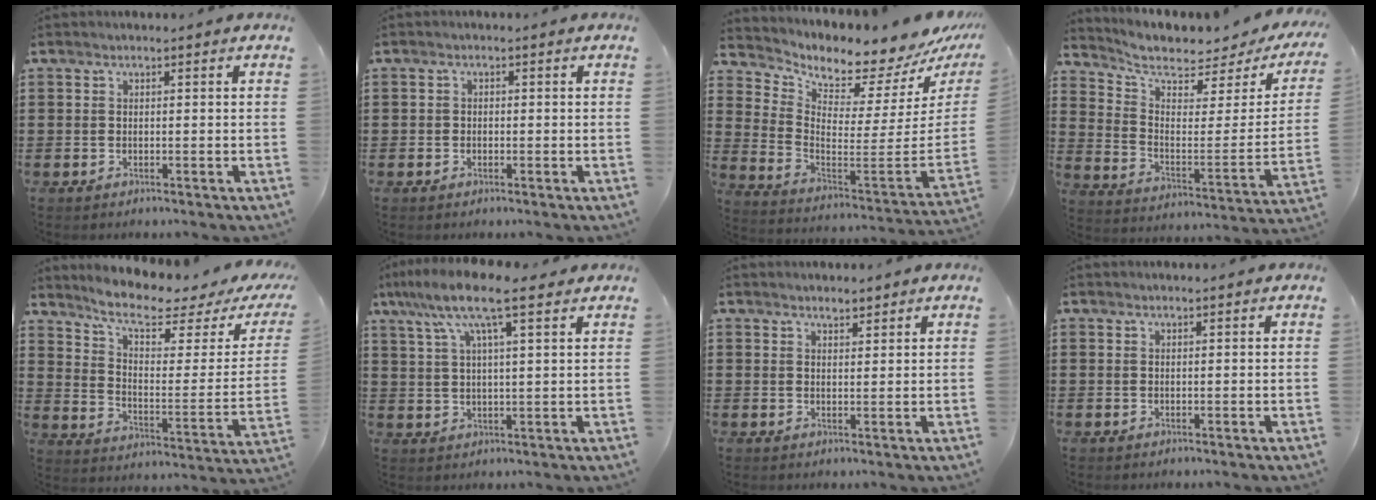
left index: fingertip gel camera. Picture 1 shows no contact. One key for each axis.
{"total": 0.8, "fx": -0.5, "fy": 0.6, "fz": 0.2, "tx": -0.006, "ty": 0.000, "tz": -0.011}
{"total": 4.8, "fx": 4.7, "fy": 0.7, "fz": 0.6, "tx": -0.033, "ty": -0.074, "tz": 0.071}
{"total": 5.1, "fx": 4.4, "fy": 1.2, "fz": 2.3, "tx": -0.073, "ty": -0.044, "tz": 0.071}
{"total": 6.7, "fx": 5.3, "fy": 1.4, "fz": 3.9, "tx": -0.096, "ty": -0.038, "tz": 0.086}
{"total": 9.9, "fx": 6.4, "fy": 2.2, "fz": 7.3, "tx": -0.151, "ty": -0.009, "tz": 0.110}
{"total": 1.8, "fx": 1.7, "fy": 0.6, "fz": 0.4, "tx": -0.011, "ty": 0.003, "tz": 0.032}
{"total": 0.0}